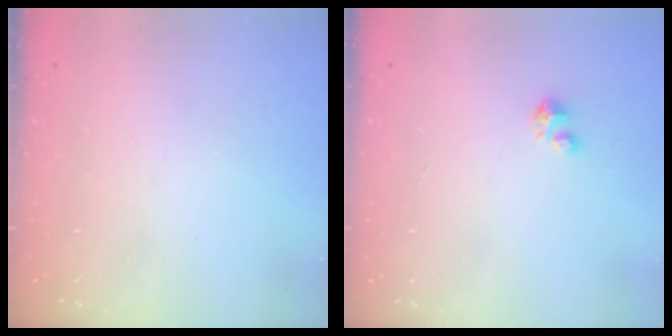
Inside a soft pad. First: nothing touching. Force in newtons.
{"total": 1.7, "press": 1.7, "slide": 0.1}